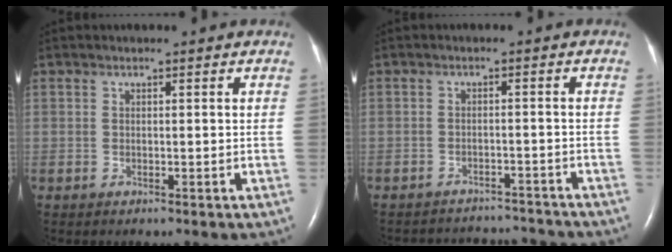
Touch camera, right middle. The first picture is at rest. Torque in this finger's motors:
{"motor_torque": [0.04, -0.18, -0.06, 0.00]}